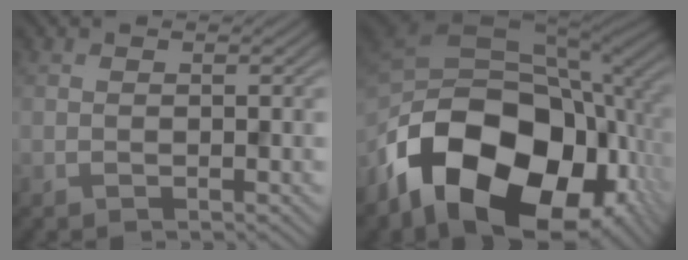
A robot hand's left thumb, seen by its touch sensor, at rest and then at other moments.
{"total": 20.6, "force": [-9.1, 12.4, 13.6], "torque": [-0.288, -0.039, -0.133]}